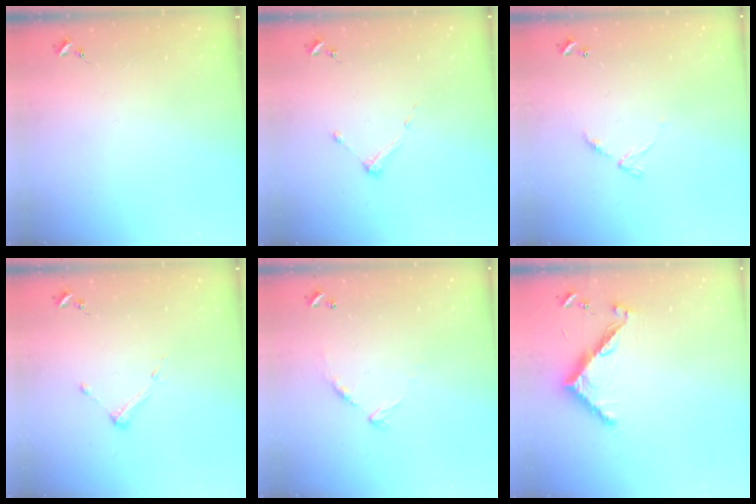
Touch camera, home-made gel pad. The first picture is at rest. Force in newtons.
{"total": 3.4, "press": 3.4, "slide": 0.4}
{"total": 6.1, "press": 6.0, "slide": 0.6}
{"total": 4.4, "press": 4.3, "slide": 0.5}
{"total": 8.8, "press": 8.8, "slide": 0.7}
{"total": 8.5, "press": 8.5, "slide": 0.6}